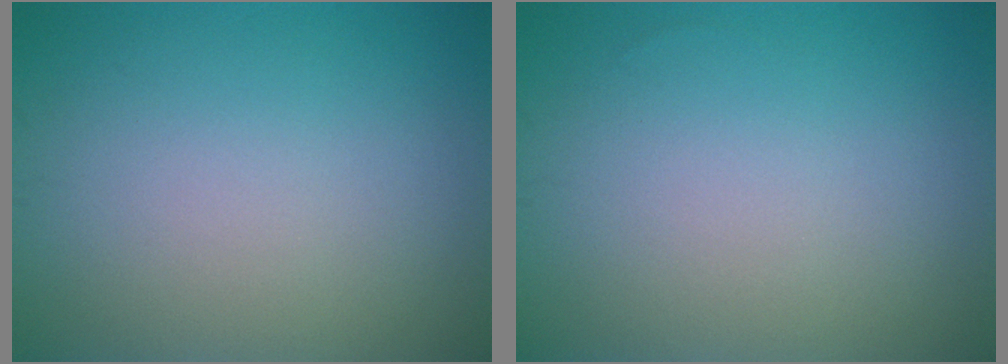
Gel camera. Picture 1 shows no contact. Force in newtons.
{"total": 0.0}